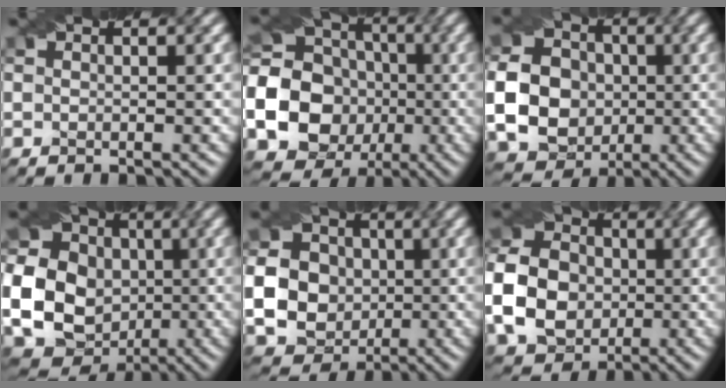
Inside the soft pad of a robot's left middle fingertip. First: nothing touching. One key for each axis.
{"total": 24.3, "fx": -4.4, "fy": 22.4, "fz": 8.3, "tx": -0.180, "ty": -0.016, "tz": -0.125}
{"total": 15.4, "fx": -1.3, "fy": 14.4, "fz": 5.3, "tx": -0.142, "ty": -0.006, "tz": -0.049}
{"total": 20.4, "fx": -2.0, "fy": 18.9, "fz": 7.3, "tx": -0.180, "ty": 0.001, "tz": -0.069}
{"total": 17.6, "fx": -1.0, "fy": 16.8, "fz": 5.3, "tx": -0.140, "ty": -0.014, "tz": -0.049}
{"total": 8.6, "fx": -1.4, "fy": 7.3, "fz": 4.5, "tx": -0.106, "ty": 0.006, "tz": -0.035}